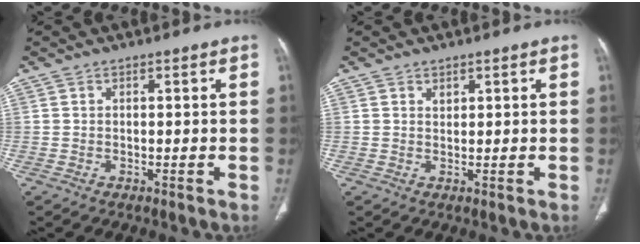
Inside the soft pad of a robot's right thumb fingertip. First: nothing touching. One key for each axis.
{"total": 1.0, "fx": 0.7, "fy": 0.6, "fz": 0.3, "tx": 0.001, "ty": -0.005, "tz": 0.012}